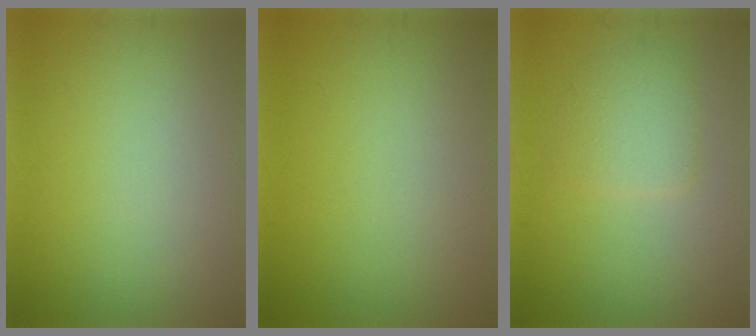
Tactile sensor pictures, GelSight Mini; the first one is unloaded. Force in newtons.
{"total": 0.0}
{"total": 2.9, "press": 2.9, "slide": 0.3}